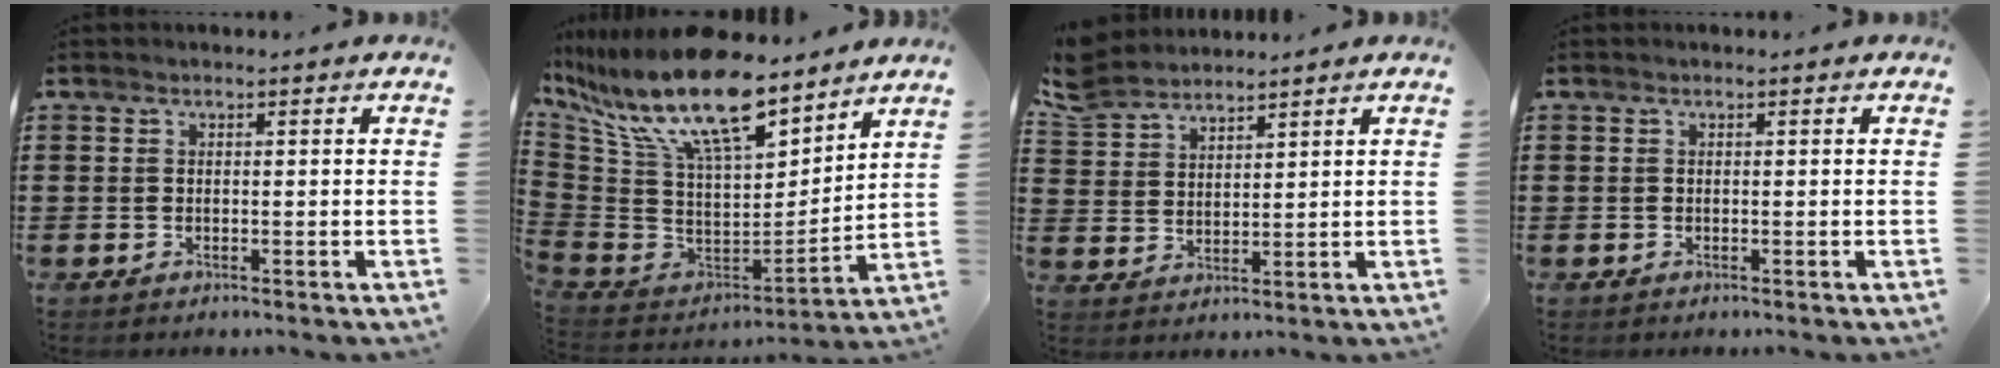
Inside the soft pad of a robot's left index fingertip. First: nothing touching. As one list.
[{"total": 17.5, "force": [11.7, 5.4, 11.8], "torque": [-0.261, -0.074, 0.200]}, {"total": 5.4, "force": [5.0, 1.7, 1.1], "torque": [-0.043, -0.011, 0.093]}, {"total": 0.0}]